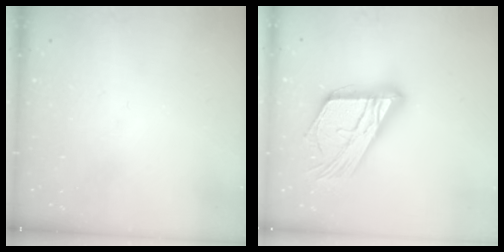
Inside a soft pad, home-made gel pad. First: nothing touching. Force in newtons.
{"total": 21.6, "press": 21.5, "slide": 1.9}